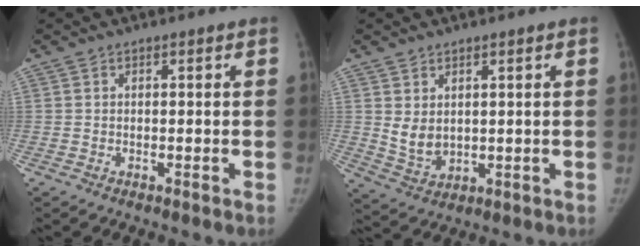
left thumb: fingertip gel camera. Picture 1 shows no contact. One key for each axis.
{"total": 4.9, "fx": 1.3, "fy": 3.4, "fz": 3.3, "tx": -0.047, "ty": -0.018, "tz": 0.039}